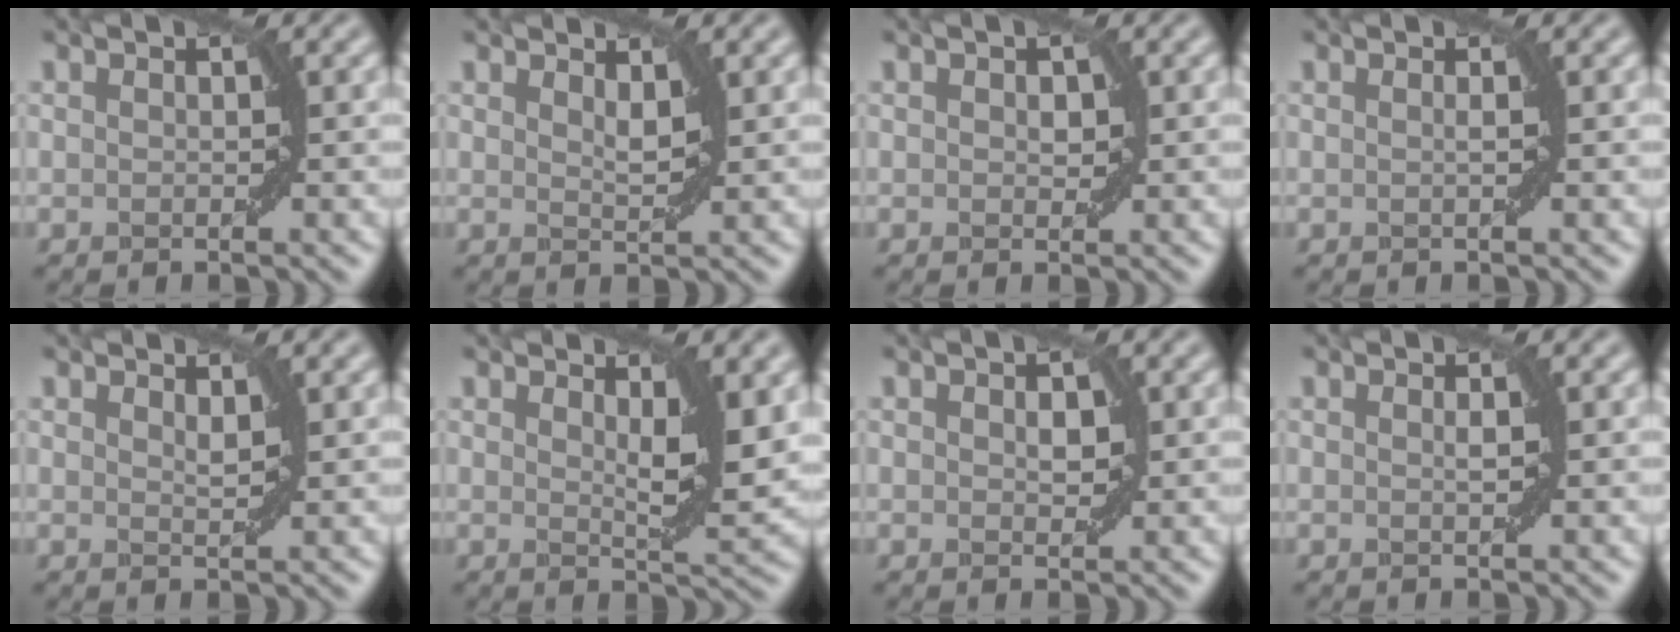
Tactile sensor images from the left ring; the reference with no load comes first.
{"total": 1.3, "force": [1.0, 0.2, 0.8], "torque": [-0.013, -0.004, 0.018]}
{"total": 1.1, "force": [0.3, 0.7, 0.8], "torque": [-0.010, 0.000, 0.007]}
{"total": 0.6, "force": [0.0, -0.1, 0.6], "torque": [-0.008, 0.005, -0.001]}
{"total": 0.9, "force": [0.8, 0.0, 0.5], "torque": [-0.007, -0.002, 0.015]}
{"total": 3.9, "force": [1.5, 0.8, 3.5], "torque": [-0.049, -0.010, 0.026]}
{"total": 1.3, "force": [0.3, 0.8, 1.0], "torque": [-0.014, 0.001, 0.008]}
{"total": 0.6, "force": [0.2, 0.0, 0.6], "torque": [-0.009, 0.003, 0.004]}